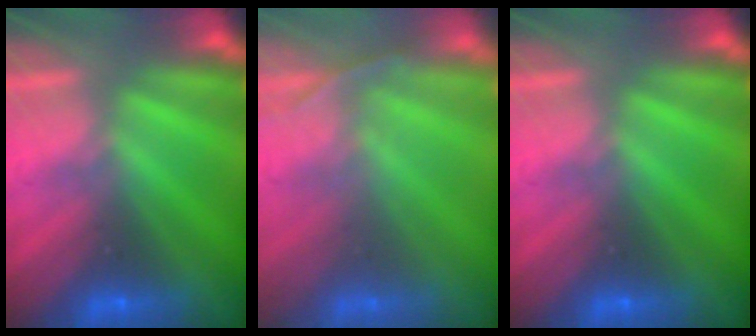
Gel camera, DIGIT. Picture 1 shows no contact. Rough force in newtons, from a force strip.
{"total": 1.6}
{"total": 0.0}